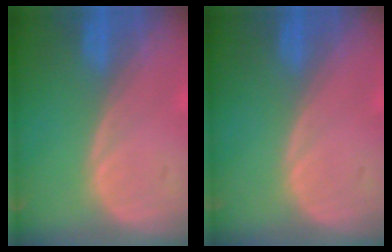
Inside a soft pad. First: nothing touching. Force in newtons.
{"total": 0.0}